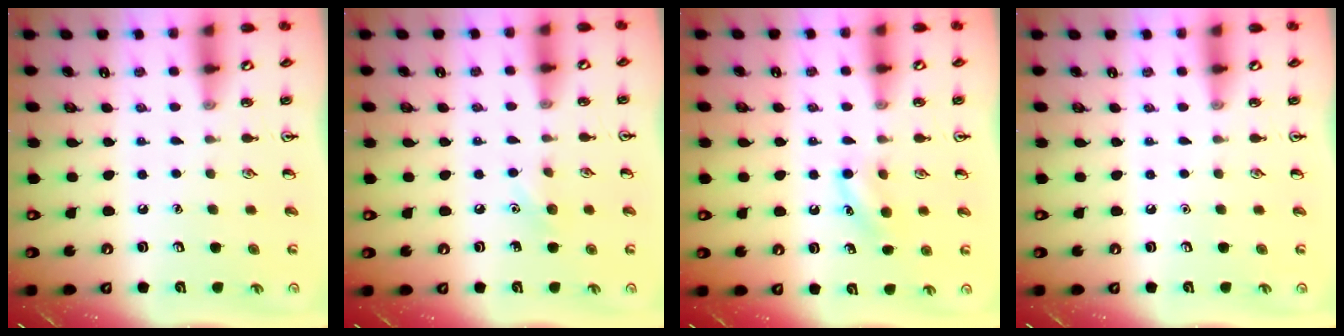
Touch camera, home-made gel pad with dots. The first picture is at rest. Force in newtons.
{"total": 5.6, "press": 5.3, "slide": 1.8}
{"total": 7.8, "press": 7.6, "slide": 1.8}
{"total": 0.0}